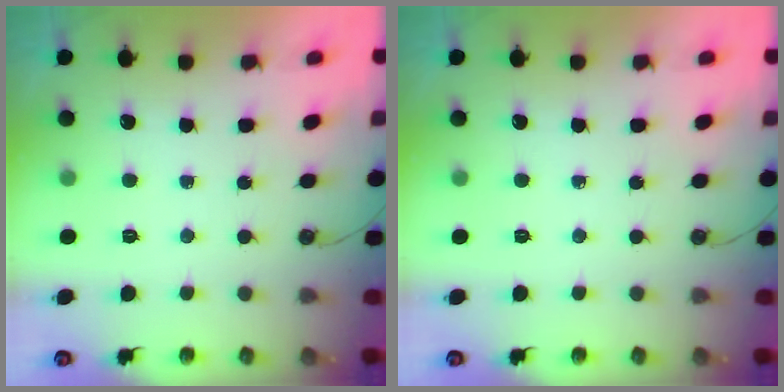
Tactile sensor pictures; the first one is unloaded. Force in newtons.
{"total": 0.0}